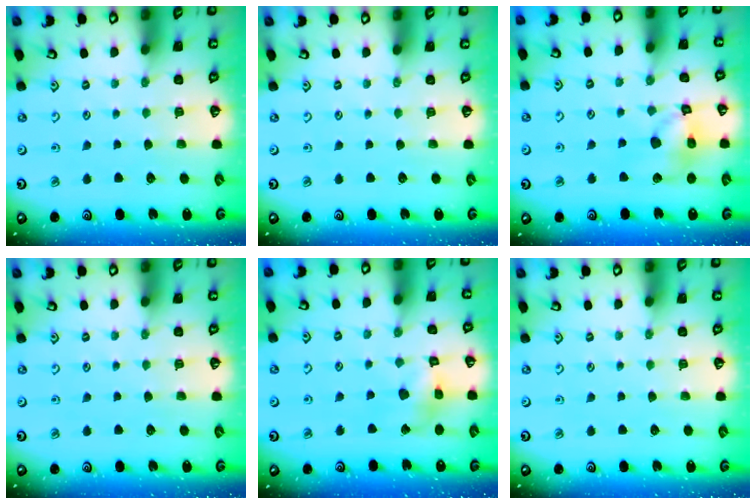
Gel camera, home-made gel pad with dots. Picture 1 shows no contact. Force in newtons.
{"total": 0.0}
{"total": 13.4, "press": 13.3, "slide": 1.8}
{"total": 0.0}
{"total": 11.4, "press": 11.3, "slide": 1.4}
{"total": 0.0}